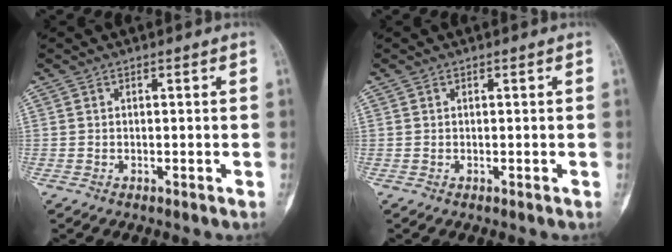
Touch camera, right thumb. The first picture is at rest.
{"total": 0.0}